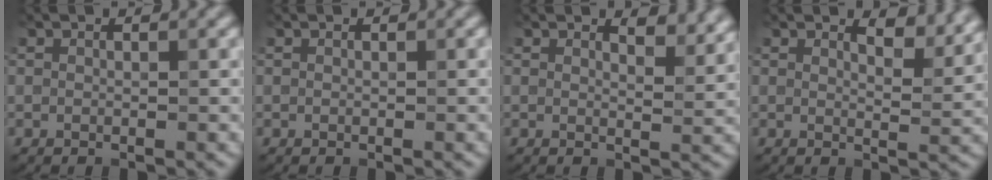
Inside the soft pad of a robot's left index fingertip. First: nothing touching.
{"total": 0.0}
{"total": 2.9, "force": [2.4, 0.8, 1.5], "torque": [-0.018, -0.004, 0.031]}
{"total": 3.6, "force": [2.8, 1.0, 1.9], "torque": [-0.027, -0.003, 0.037]}